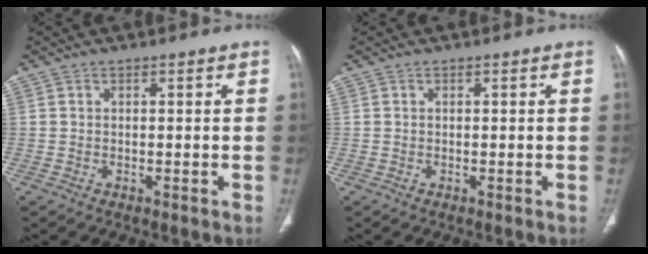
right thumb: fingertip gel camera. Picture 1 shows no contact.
{"total": 0.0}